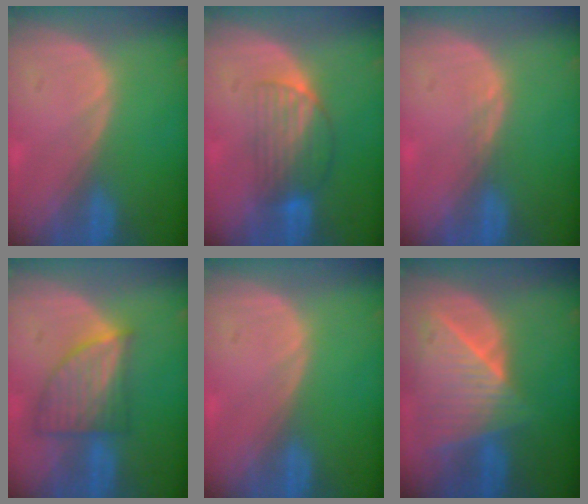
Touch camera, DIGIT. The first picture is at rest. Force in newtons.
{"total": 6.6, "press": 5.6, "slide": 3.4}
{"total": 1.0, "press": 0.8, "slide": 0.7}
{"total": 7.5, "press": 6.7, "slide": 3.4}
{"total": 0.0}
{"total": 9.1, "press": 8.1, "slide": 4.1}